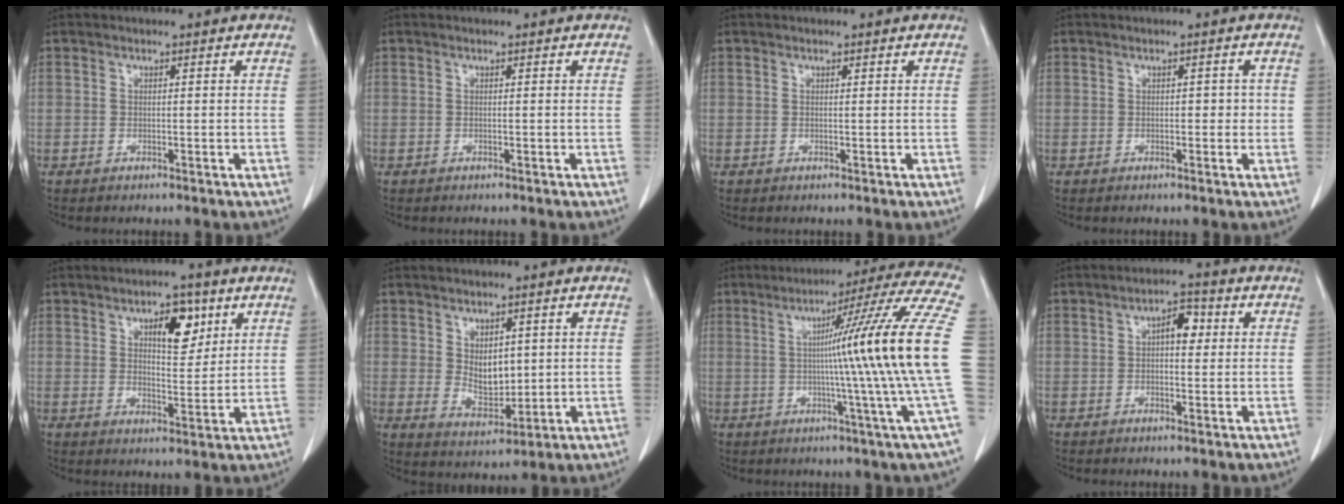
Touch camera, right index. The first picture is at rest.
{"total": 0.0}
{"total": 0.0}
{"total": 1.6, "force": [-0.1, 1.1, 1.2], "torque": [-0.011, 0.012, 0.000]}
{"total": 6.8, "force": [3.3, 2.8, 5.2], "torque": [-0.078, 0.002, 0.051]}
{"total": 5.4, "force": [1.3, 3.2, 4.2], "torque": [-0.073, -0.005, 0.036]}
{"total": 19.9, "force": [0.1, -3.4, 19.6], "torque": [-0.242, 0.002, -0.018]}
{"total": 4.1, "force": [0.8, 1.9, 3.5], "torque": [-0.053, 0.016, 0.009]}